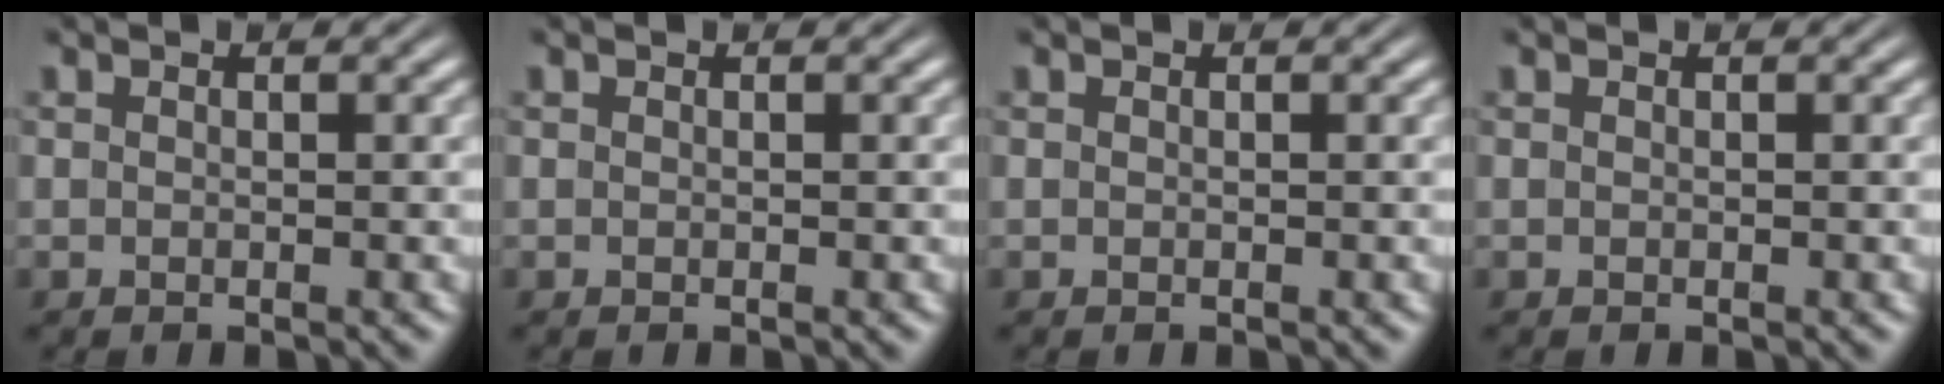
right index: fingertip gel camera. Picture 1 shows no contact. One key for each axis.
{"total": 0.0}
{"total": 0.0}
{"total": 0.0}